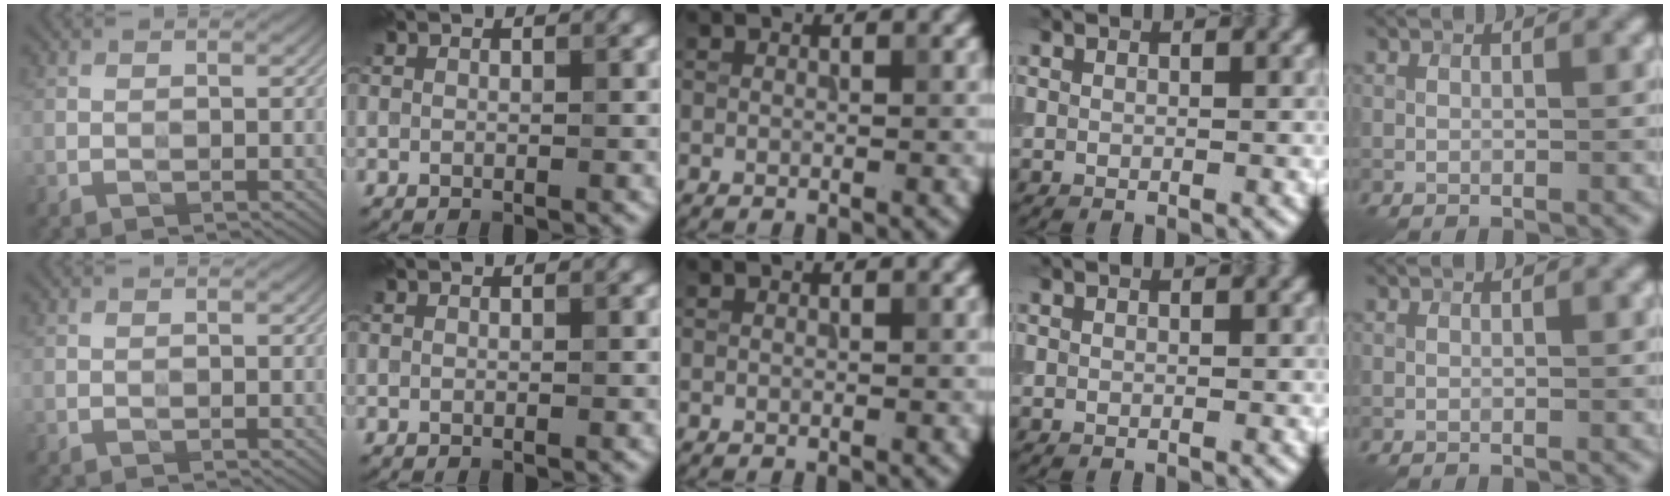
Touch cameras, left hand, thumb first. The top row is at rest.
{}